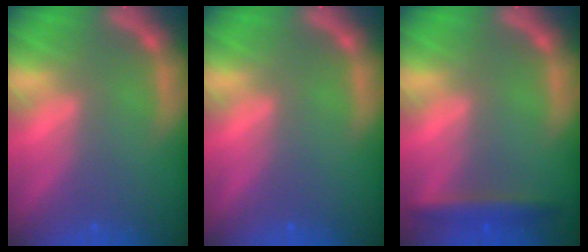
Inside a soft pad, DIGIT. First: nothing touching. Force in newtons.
{"total": 0.0}
{"total": 2.9}